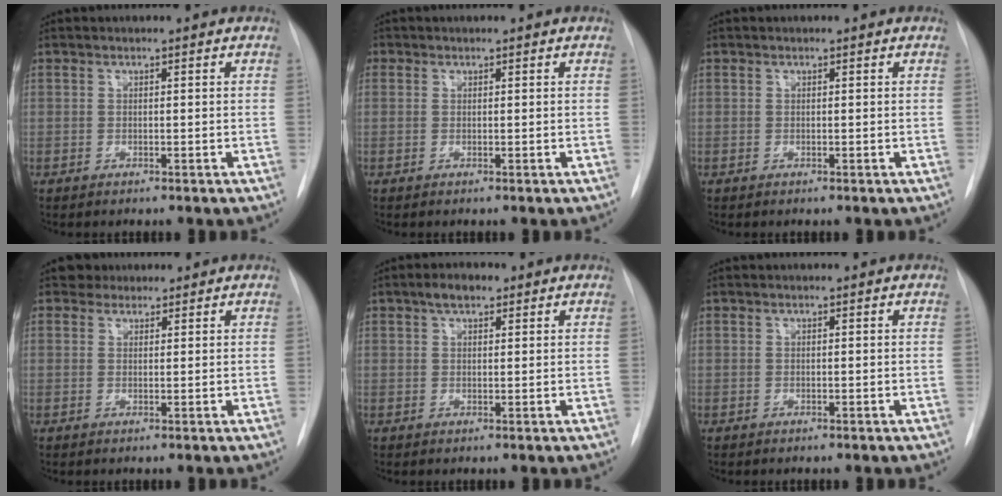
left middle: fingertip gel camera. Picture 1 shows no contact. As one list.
[{"total": 0.7, "force": [0.3, 0.7, 0.1], "torque": [0.005, 0.002, 0.003]}, {"total": 0.0}, {"total": 2.1, "force": [1.8, 1.2, -0.2], "torque": [0.004, 0.010, 0.025]}, {"total": 3.0, "force": [2.0, 1.4, 1.8], "torque": [-0.036, 0.009, 0.033]}, {"total": 0.0}]